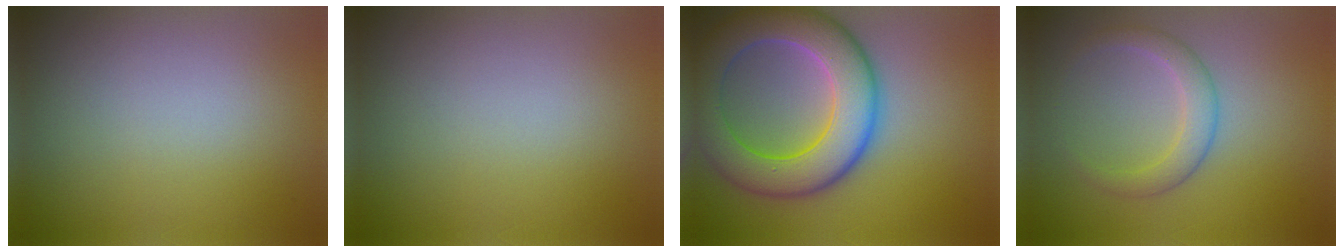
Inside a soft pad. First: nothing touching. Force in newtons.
{"total": 0.0}
{"total": 9.6, "press": 9.5, "slide": 0.4}
{"total": 2.6, "press": 2.6, "slide": 0.1}